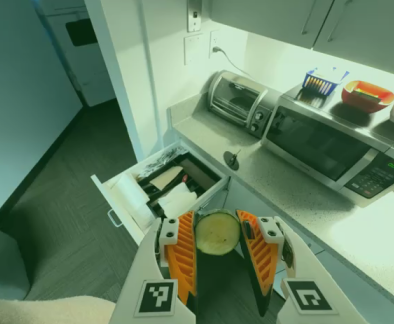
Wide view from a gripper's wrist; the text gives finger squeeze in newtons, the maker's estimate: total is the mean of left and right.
{"total": 11.0, "left": 11.6, "right": 10.5}